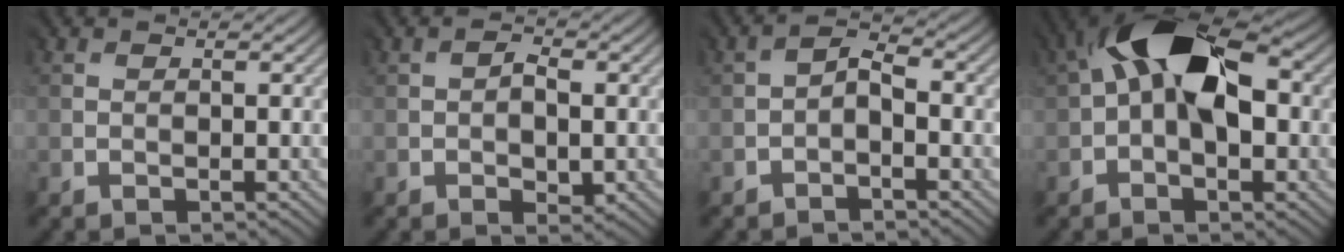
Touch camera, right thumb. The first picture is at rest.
{"total": 2.3, "force": [-0.8, 1.5, 1.5], "torque": [-0.020, -0.002, -0.010]}
{"total": 1.8, "force": [-1.5, 0.7, 0.8], "torque": [-0.011, 0.006, -0.029]}
{"total": 13.5, "force": [2.6, 7.8, 10.7], "torque": [-0.163, 0.027, 0.032]}